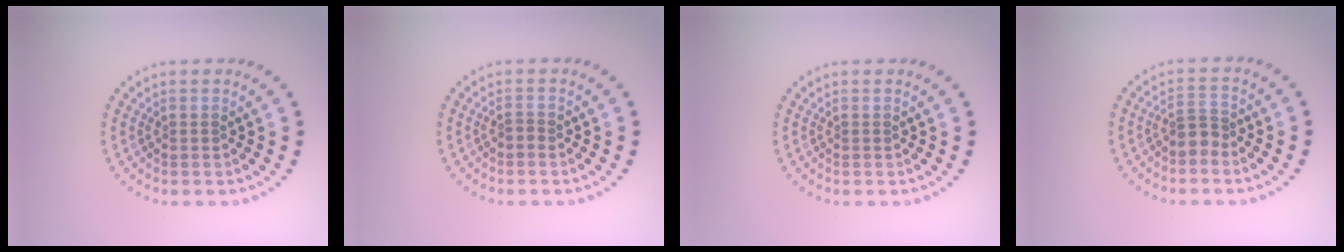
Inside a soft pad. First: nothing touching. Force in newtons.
{"total": 0.6, "press": 0.3, "slide": 0.5}
{"total": 0.0}
{"total": 2.0, "press": 1.6, "slide": 1.2}